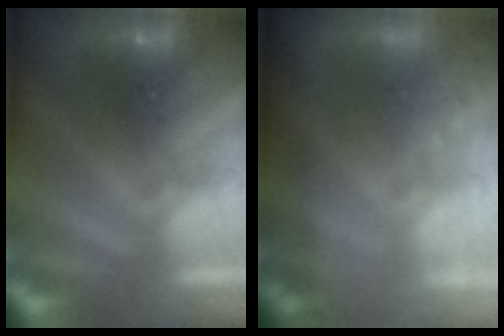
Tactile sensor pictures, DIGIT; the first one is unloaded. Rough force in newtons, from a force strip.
{"total": 7.7}